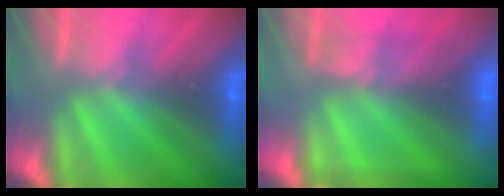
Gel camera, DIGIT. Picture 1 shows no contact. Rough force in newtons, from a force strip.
{"total": 2.2}